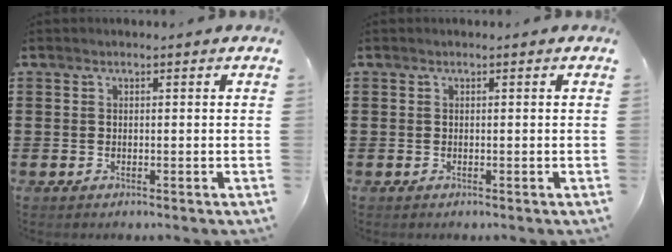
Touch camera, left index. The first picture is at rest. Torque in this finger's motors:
{"motor_torque": [0.00, 0.00, 0.00, 0.00]}